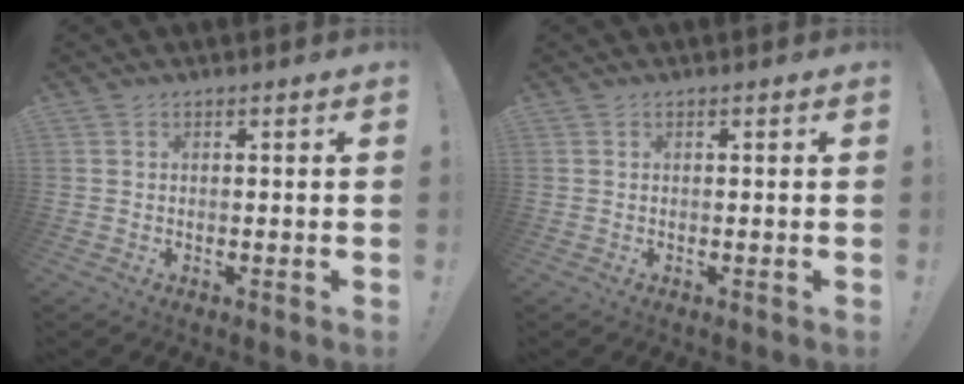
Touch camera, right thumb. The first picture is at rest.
{"total": 0.0}